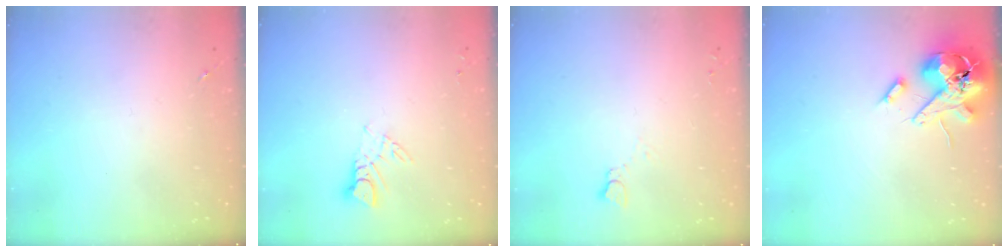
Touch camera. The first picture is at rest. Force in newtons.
{"total": 4.6, "press": 4.6, "slide": 0.3}
{"total": 2.5, "press": 2.5, "slide": 0.1}
{"total": 15.0, "press": 14.8, "slide": 2.5}